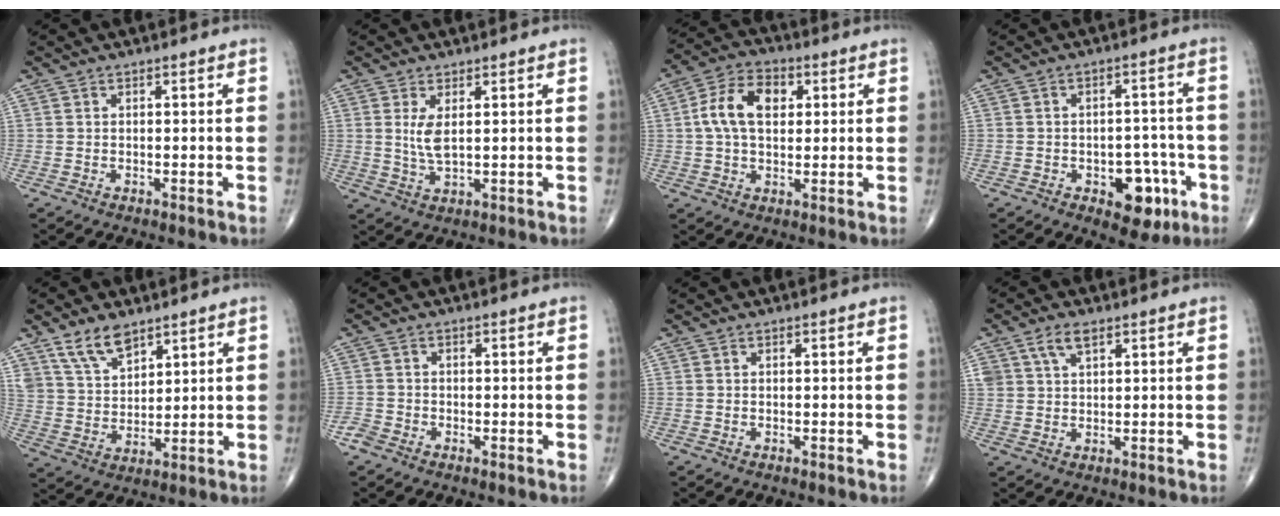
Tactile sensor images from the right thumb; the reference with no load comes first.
{"total": 4.0, "force": [1.0, 1.4, 3.6], "torque": [-0.075, -0.013, 0.028]}
{"total": 10.3, "force": [1.9, 6.6, 7.7], "torque": [-0.133, 0.017, 0.029]}
{"total": 9.1, "force": [-3.9, 5.4, 6.2], "torque": [-0.039, 0.029, -0.046]}
{"total": 8.5, "force": [6.0, 4.2, 4.2], "torque": [-0.061, -0.032, 0.123]}
{"total": 1.7, "force": [-1.3, 0.9, 0.5], "torque": [-0.008, 0.000, -0.032]}
{"total": 0.0}
{"total": 4.4, "force": [2.4, 2.3, 2.9], "torque": [-0.051, -0.002, 0.050]}